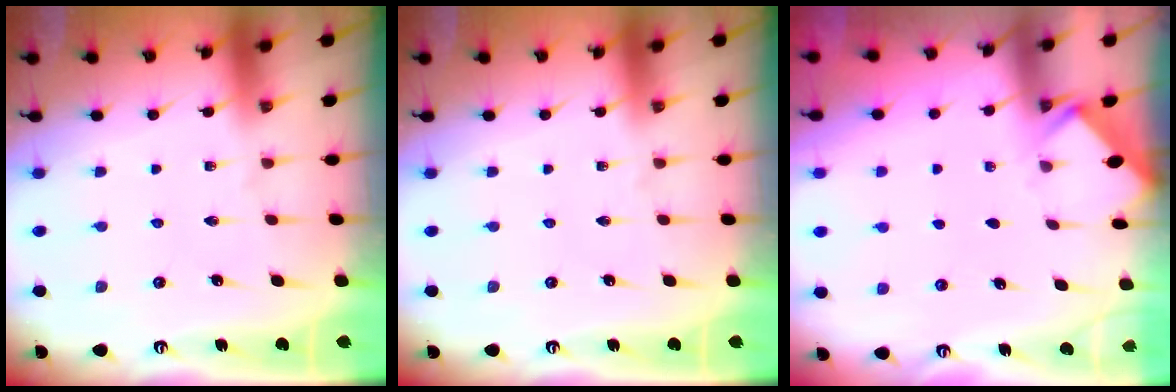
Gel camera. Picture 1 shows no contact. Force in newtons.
{"total": 0.0}
{"total": 2.5, "press": 2.4, "slide": 0.4}